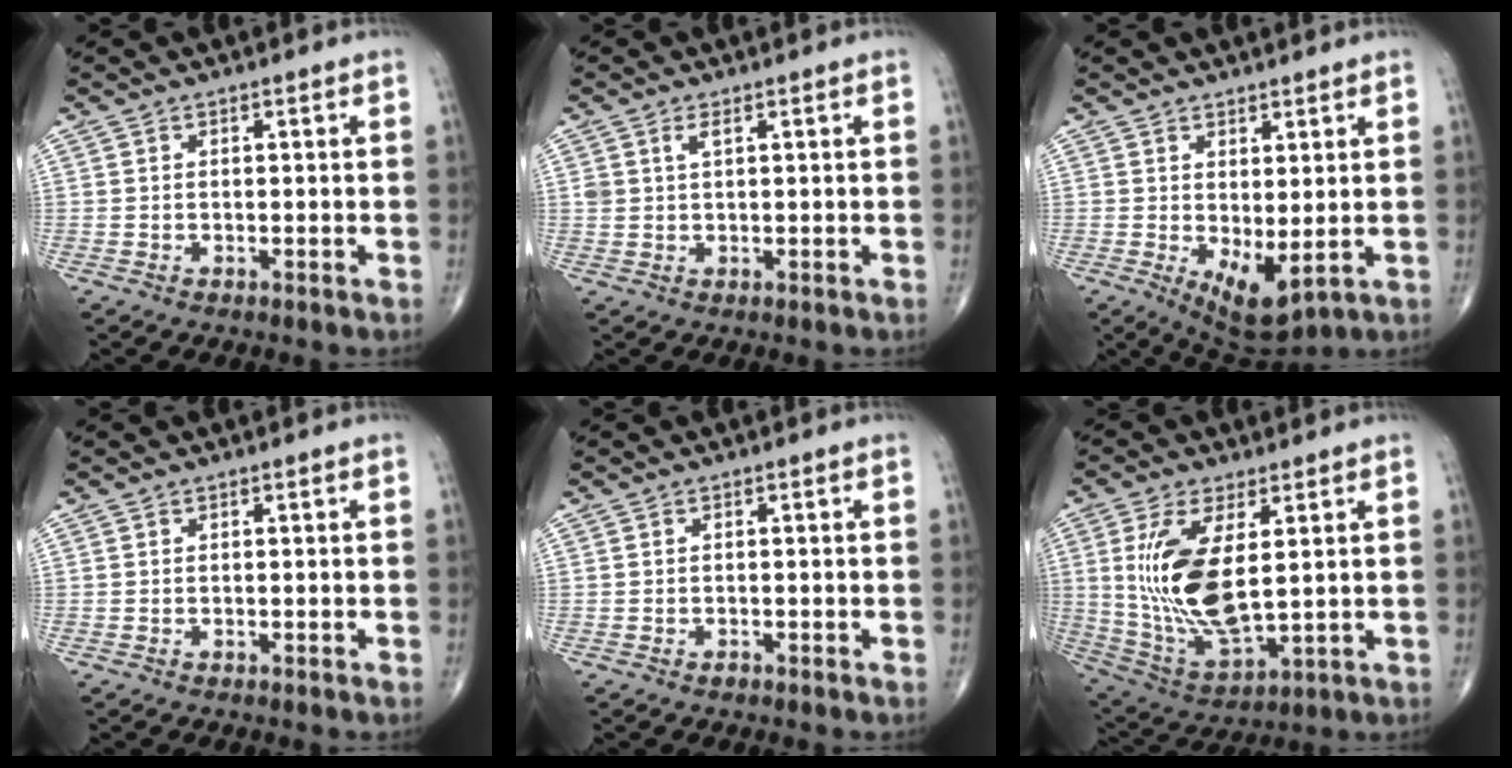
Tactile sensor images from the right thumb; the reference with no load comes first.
{"total": 2.0, "force": [1.0, 0.8, 1.5], "torque": [-0.034, 0.003, 0.023]}
{"total": 7.1, "force": [-0.5, 3.0, 6.5], "torque": [-0.098, -0.015, 0.006]}
{"total": 0.0}
{"total": 0.6, "force": [-0.4, 0.3, 0.3], "torque": [-0.001, 0.001, -0.009]}
{"total": 16.4, "force": [2.7, 7.1, 14.6], "torque": [-0.292, -0.023, 0.068]}